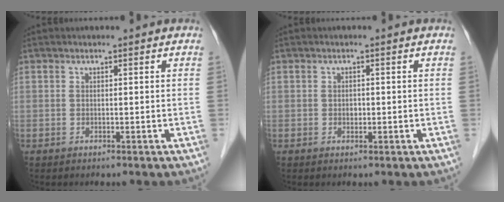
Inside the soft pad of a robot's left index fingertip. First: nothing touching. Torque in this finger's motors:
{"motor_torque": [0.08, 0.01, -0.01, 0.00]}